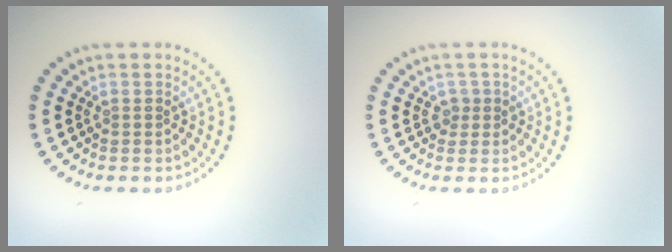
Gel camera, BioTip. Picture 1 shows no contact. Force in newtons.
{"total": 1.1, "press": 0.8, "slide": 0.8}